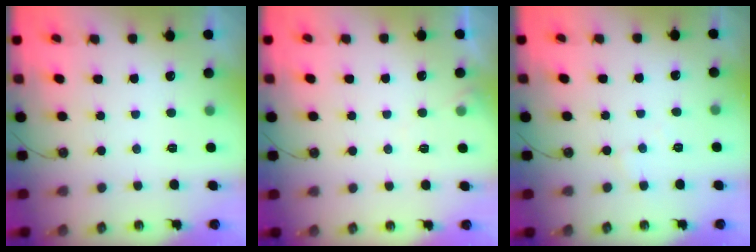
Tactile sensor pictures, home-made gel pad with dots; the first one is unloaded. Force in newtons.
{"total": 4.1, "press": 4.1, "slide": 0.7}
{"total": 3.4, "press": 3.3, "slide": 0.5}